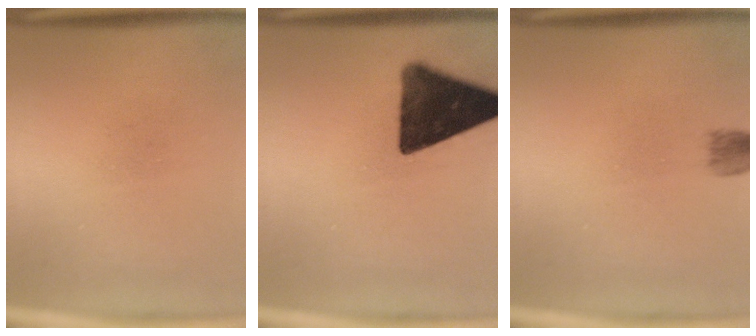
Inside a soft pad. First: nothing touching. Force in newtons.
{"total": 14.5}
{"total": 2.5}